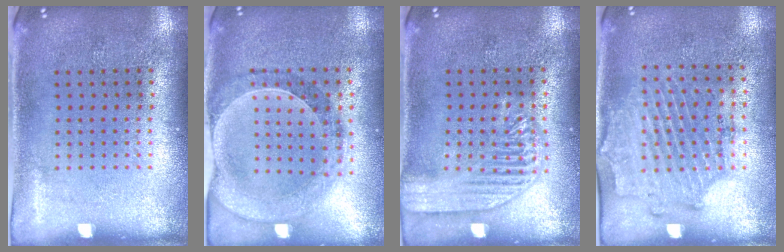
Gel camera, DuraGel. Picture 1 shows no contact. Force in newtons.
{"total": 0.6, "press": 0.6, "slide": 0.2}
{"total": 1.9, "press": 1.8, "slide": 0.2}
{"total": 1.7, "press": 1.4, "slide": 0.9}